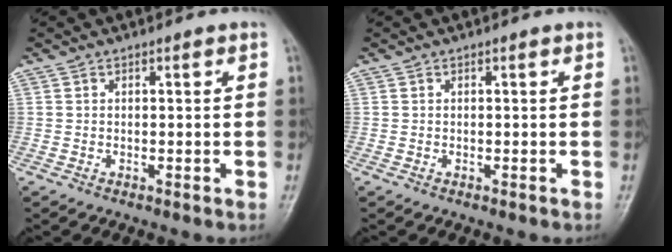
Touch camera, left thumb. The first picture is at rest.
{"total": 0.0}